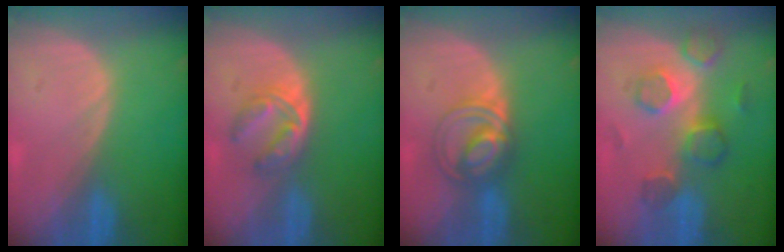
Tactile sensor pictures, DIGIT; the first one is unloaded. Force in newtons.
{"total": 5.2, "press": 4.8, "slide": 2.0}
{"total": 5.8, "press": 5.8, "slide": 0.2}
{"total": 7.8, "press": 7.4, "slide": 2.4}